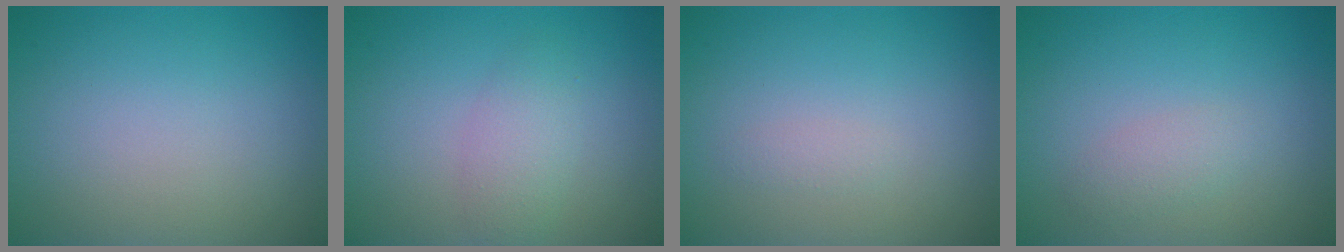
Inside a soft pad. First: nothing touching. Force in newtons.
{"total": 2.2, "press": 2.2, "slide": 0.1}
{"total": 0.6, "press": 0.6, "slide": 0.0}
{"total": 1.3, "press": 1.3, "slide": 0.0}